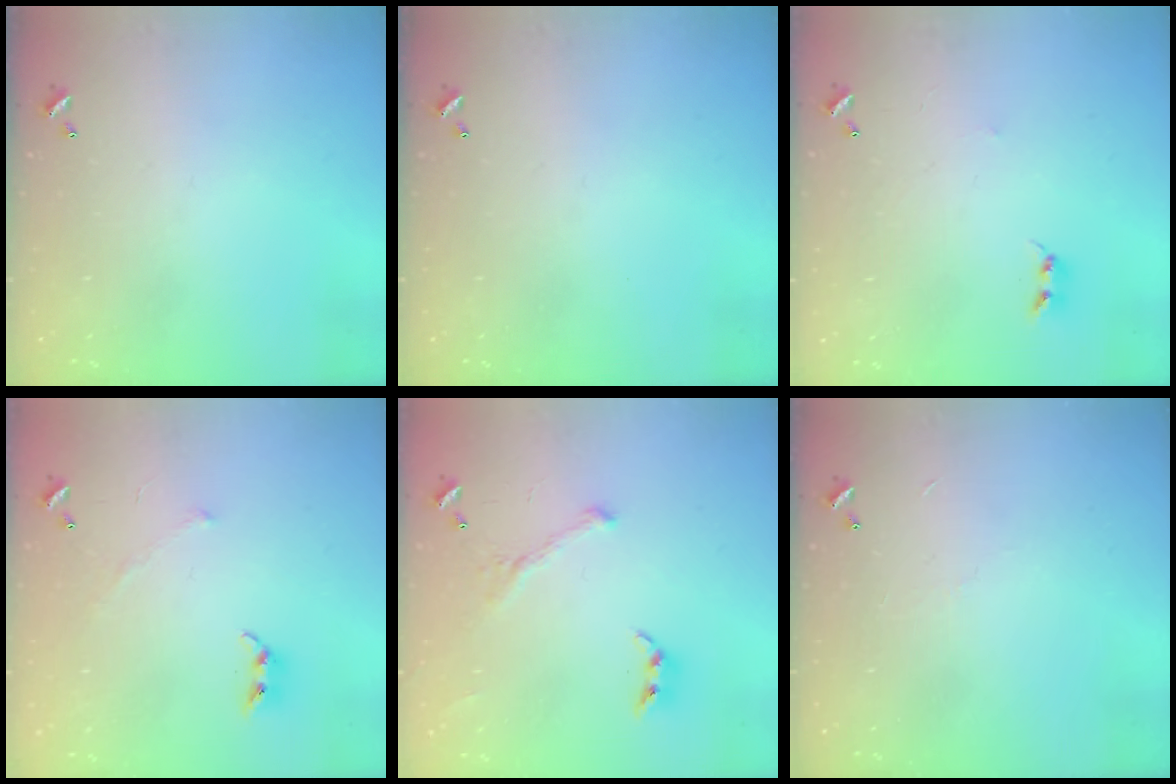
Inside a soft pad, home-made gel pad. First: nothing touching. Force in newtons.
{"total": 0.0}
{"total": 2.2, "press": 2.2, "slide": 0.4}
{"total": 4.2, "press": 4.2, "slide": 0.9}
{"total": 2.0, "press": 2.0, "slide": 0.4}
{"total": 4.2, "press": 4.2, "slide": 0.4}